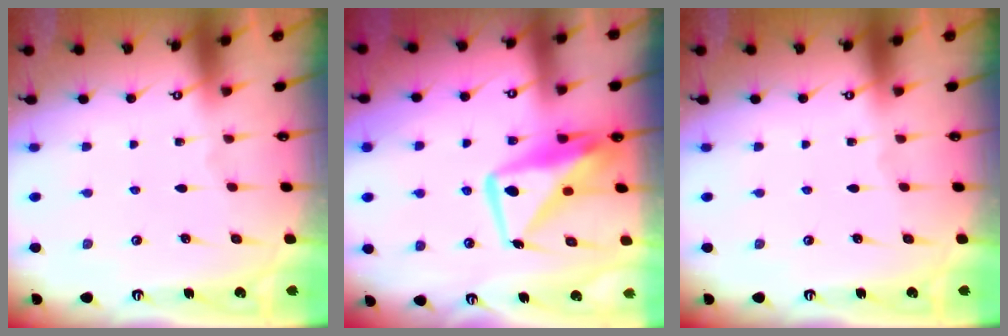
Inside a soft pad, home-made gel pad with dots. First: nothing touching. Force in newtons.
{"total": 13.1, "press": 13.1, "slide": 1.2}
{"total": 0.0}